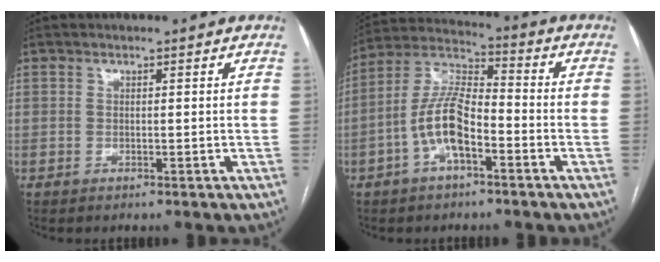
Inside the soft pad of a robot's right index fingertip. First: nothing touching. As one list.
[{"total": 10.3, "force": [-3.6, 3.7, 8.9], "torque": [-0.190, 0.020, -0.071]}]